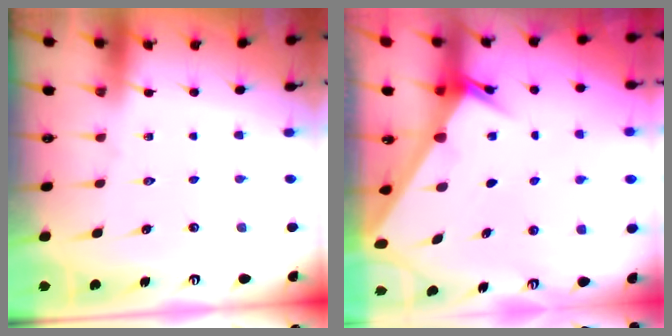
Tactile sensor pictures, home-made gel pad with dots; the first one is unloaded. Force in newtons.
{"total": 2.6, "press": 2.6, "slide": 0.2}